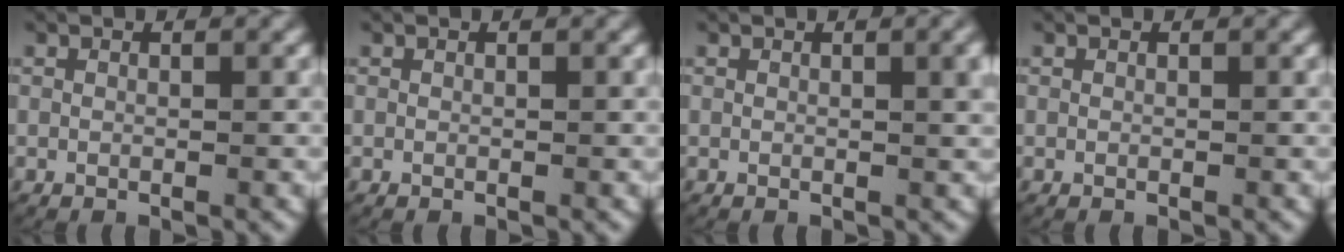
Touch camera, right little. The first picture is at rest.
{"total": 0.0}
{"total": 1.4, "force": [0.5, 0.2, 1.2], "torque": [-0.011, 0.001, 0.009]}
{"total": 0.0}